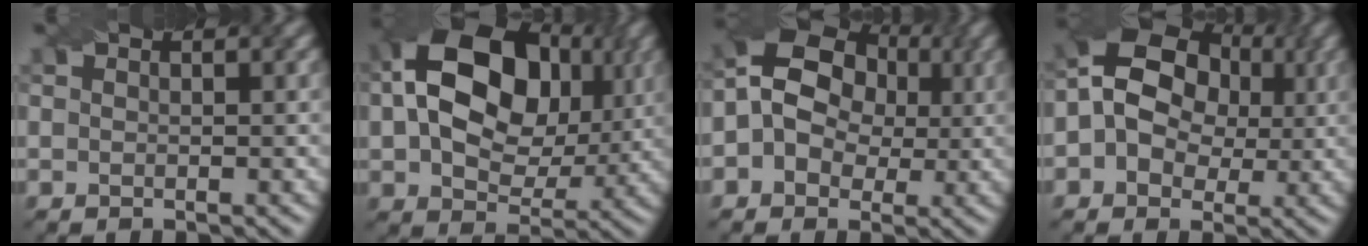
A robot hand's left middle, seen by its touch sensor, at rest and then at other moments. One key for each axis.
{"total": 17.0, "fx": 3.8, "fy": 11.9, "fz": 11.5, "tx": -0.200, "ty": 0.031, "tz": 0.075}
{"total": 9.4, "fx": 1.2, "fy": 7.6, "fz": 5.3, "tx": -0.094, "ty": 0.039, "tz": -0.005}
{"total": 10.7, "fx": 1.8, "fy": 8.6, "fz": 6.1, "tx": -0.113, "ty": 0.045, "tz": 0.004}